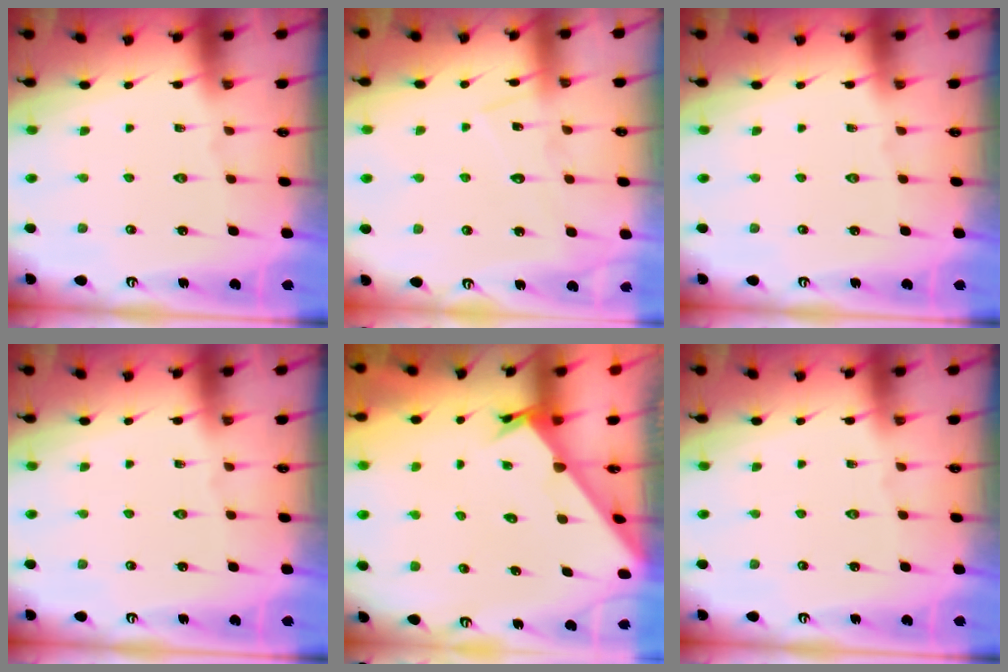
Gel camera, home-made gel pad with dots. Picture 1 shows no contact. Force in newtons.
{"total": 8.7, "press": 8.7, "slide": 0.5}
{"total": 0.0}
{"total": 0.0}
{"total": 2.6, "press": 2.6, "slide": 0.3}
{"total": 0.0}